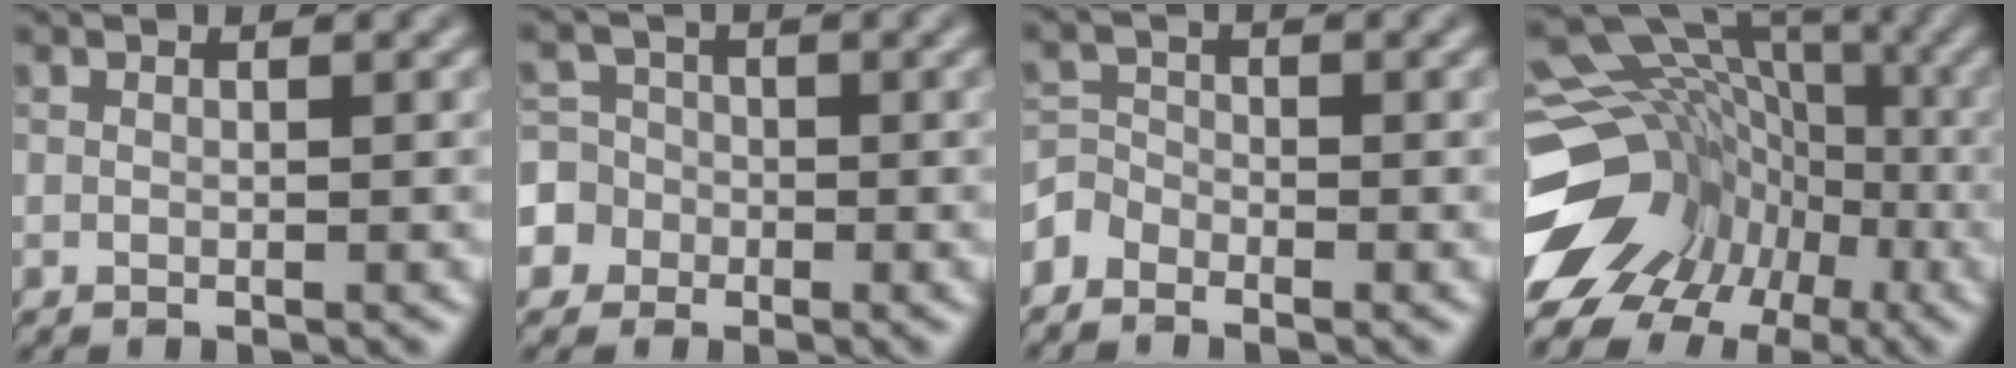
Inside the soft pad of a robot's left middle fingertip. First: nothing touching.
{"total": 7.0, "force": [-2.8, 6.3, 1.2], "torque": [-0.030, 0.005, -0.079]}
{"total": 1.8, "force": [-1.5, 1.1, 0.2], "torque": [-0.002, 0.007, -0.037]}
{"total": 15.9, "force": [-4.3, 13.5, 7.2], "torque": [-0.143, -0.009, -0.066]}